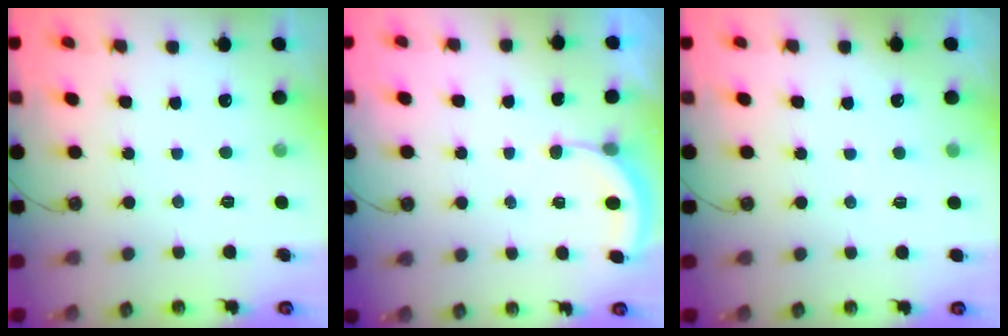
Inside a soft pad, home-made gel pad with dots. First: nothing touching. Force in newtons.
{"total": 2.9, "press": 2.9, "slide": 0.2}
{"total": 3.6, "press": 3.5, "slide": 0.3}